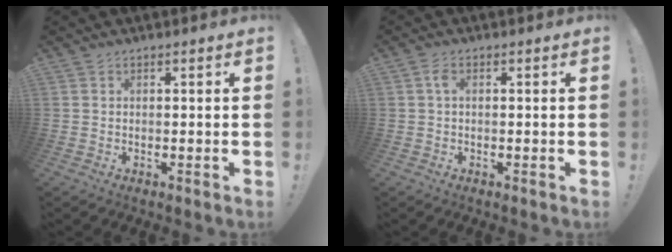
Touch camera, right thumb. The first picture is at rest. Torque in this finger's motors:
{"motor_torque": [0.44, 0.22, 0.19, -0.39, 0.00]}